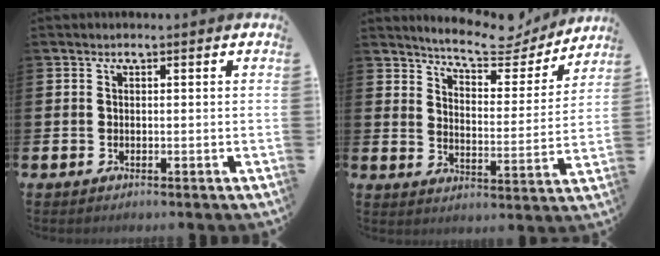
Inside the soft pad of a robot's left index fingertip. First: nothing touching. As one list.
[{"total": 7.8, "force": [7.3, 1.7, 2.2], "torque": [-0.061, -0.047, 0.126]}]